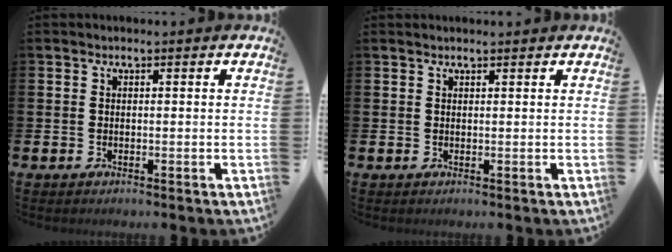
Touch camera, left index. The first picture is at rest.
{"total": 0.6, "force": [0.6, 0.0, 0.1], "torque": [0.009, -0.004, 0.009]}